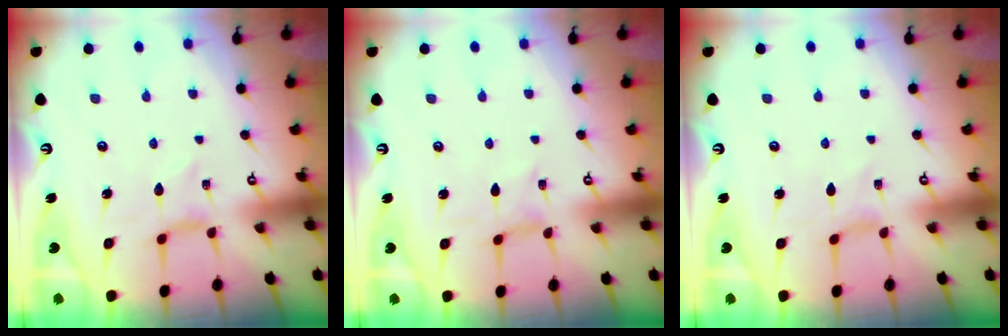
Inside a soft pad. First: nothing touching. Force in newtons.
{"total": 0.0}
{"total": 0.0}